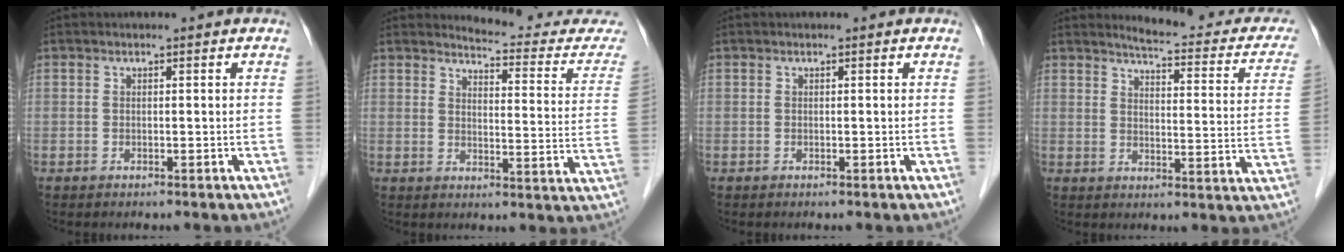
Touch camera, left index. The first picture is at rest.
{"total": 13.3, "force": [13.2, 0.9, 1.9], "torque": [-0.010, -0.086, 0.135]}
{"total": 0.0}
{"total": 14.4, "force": [13.1, 2.8, 5.2], "torque": [-0.045, -0.034, 0.136]}